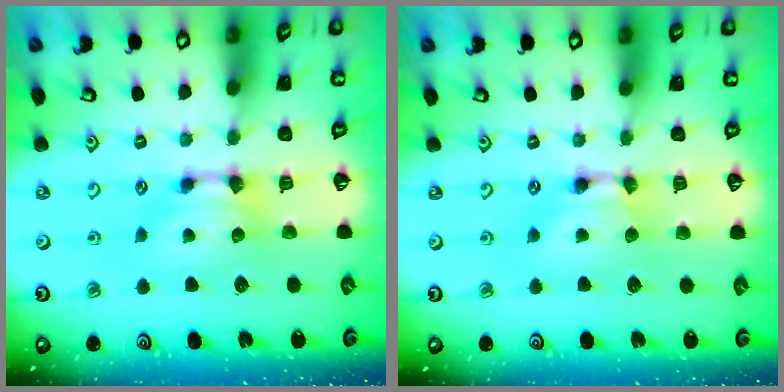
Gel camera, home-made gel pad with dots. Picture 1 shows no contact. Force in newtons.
{"total": 1.5, "press": 1.5, "slide": 0.2}